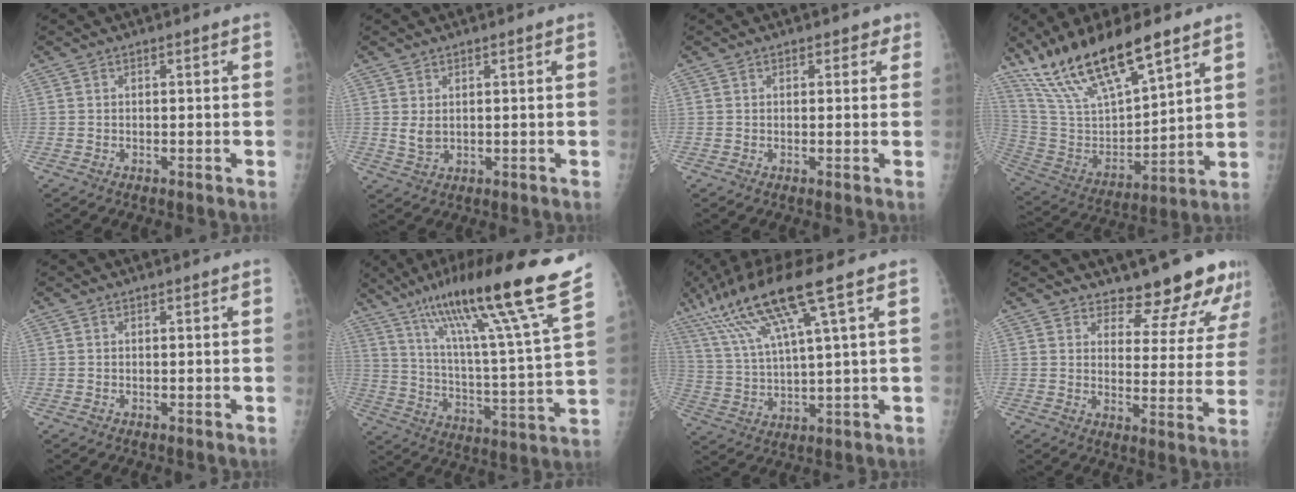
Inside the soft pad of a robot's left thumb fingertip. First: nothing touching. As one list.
[{"total": 2.6, "force": [0.8, 1.7, 1.8], "torque": [-0.028, -0.010, 0.021]}, {"total": 1.9, "force": [1.2, 1.4, 0.5], "torque": [0.017, -0.003, 0.008]}, {"total": 21.0, "force": [14.9, 6.3, 13.5], "torque": [-0.233, -0.054, 0.289]}, {"total": 0.0}, {"total": 25.2, "force": [17.7, 1.0, 18.0], "torque": [-0.277, -0.069, 0.283]}, {"total": 16.1, "force": [8.5, 1.5, 13.6], "torque": [-0.283, -0.008, 0.163]}, {"total": 12.6, "force": [11.5, 4.1, 3.1], "torque": [0.005, -0.093, 0.139]}]